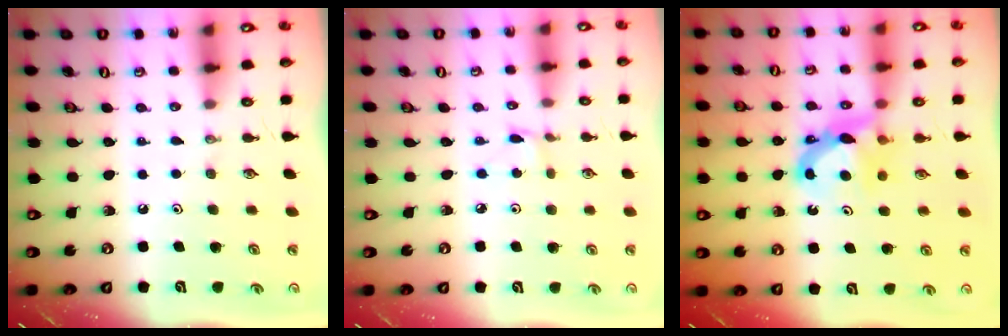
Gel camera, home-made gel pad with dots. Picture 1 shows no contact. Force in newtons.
{"total": 1.9, "press": 1.9, "slide": 0.2}
{"total": 7.8, "press": 7.8, "slide": 0.4}